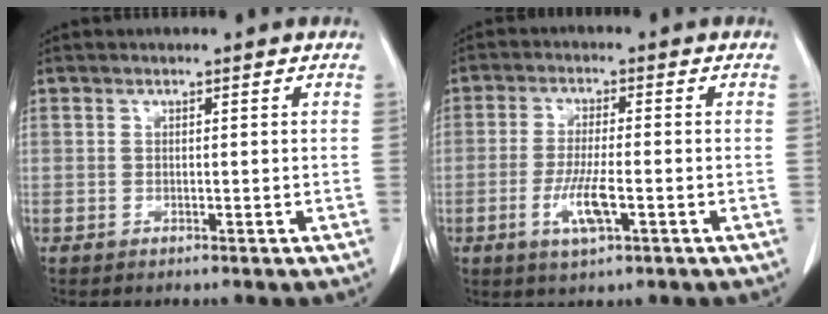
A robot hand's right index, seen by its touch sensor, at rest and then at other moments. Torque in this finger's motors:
{"motor_torque": [0.16, 0.00, 0.17, 0.06]}